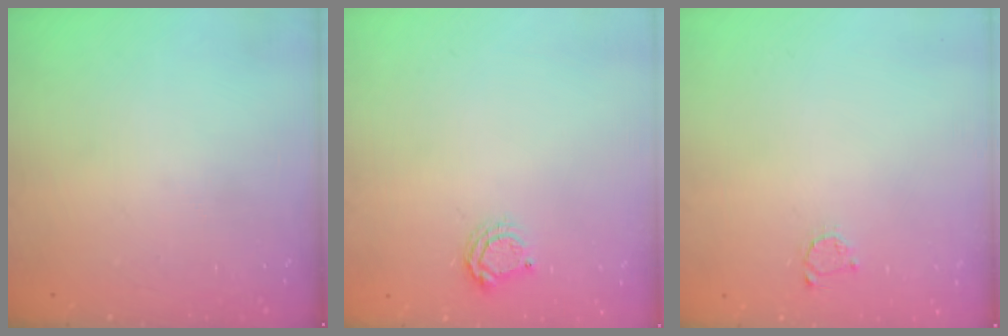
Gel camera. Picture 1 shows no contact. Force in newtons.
{"total": 5.2, "press": 5.2, "slide": 0.7}
{"total": 2.6, "press": 2.5, "slide": 0.4}